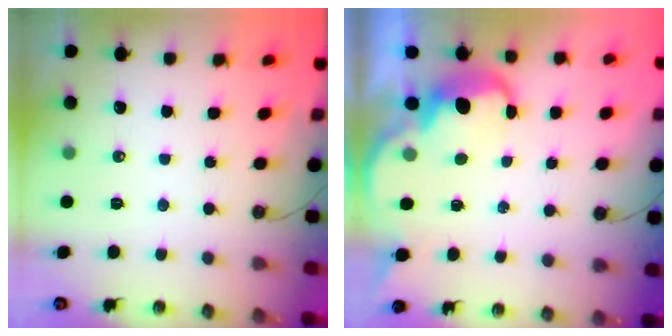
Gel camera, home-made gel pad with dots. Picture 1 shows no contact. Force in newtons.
{"total": 4.9, "press": 4.8, "slide": 0.8}